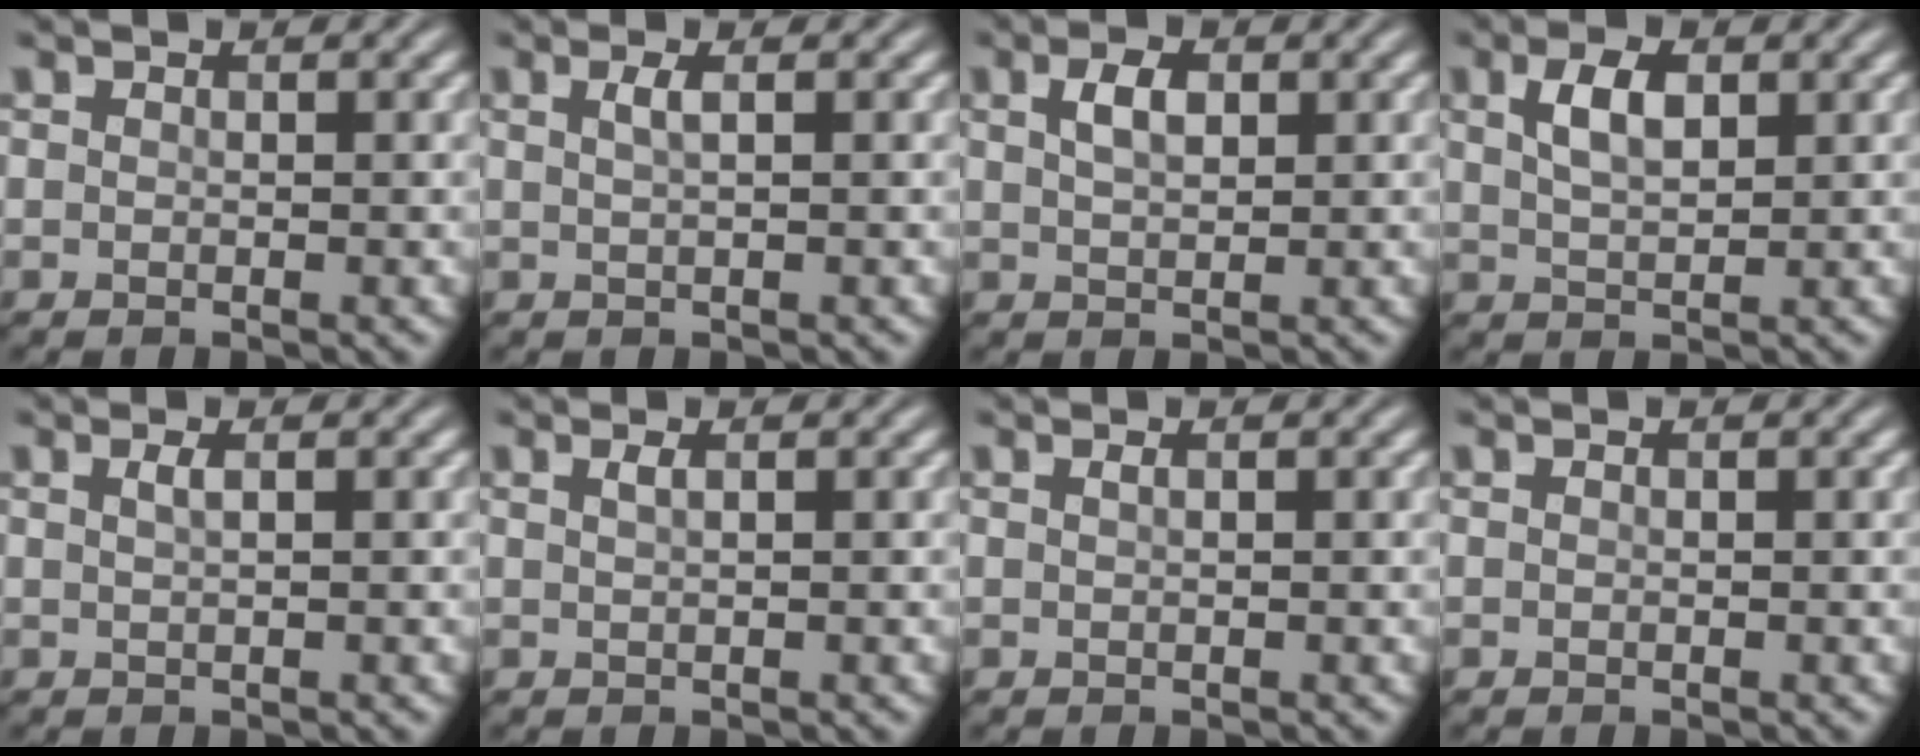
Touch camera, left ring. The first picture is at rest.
{"total": 1.4, "force": [0.4, 0.4, 1.3], "torque": [-0.022, 0.002, 0.006]}
{"total": 2.4, "force": [0.9, 1.2, 1.8], "torque": [-0.039, 0.003, 0.019]}
{"total": 3.3, "force": [1.2, 1.6, 2.6], "torque": [-0.054, 0.004, 0.027]}
{"total": 1.1, "force": [0.4, 0.4, 0.9], "torque": [-0.014, 0.002, 0.005]}
{"total": 0.9, "force": [0.4, 0.3, 0.8], "torque": [-0.011, 0.002, 0.006]}
{"total": 0.5, "force": [0.2, 0.2, 0.4], "torque": [-0.006, 0.004, 0.004]}
{"total": 0.0}